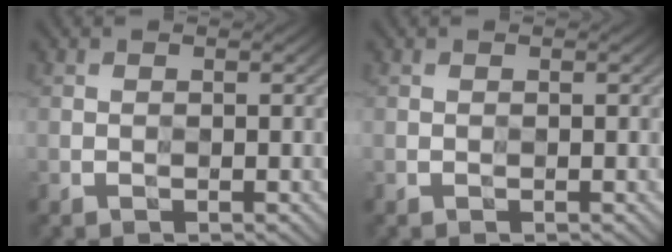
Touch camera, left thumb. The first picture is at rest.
{"total": 0.0}